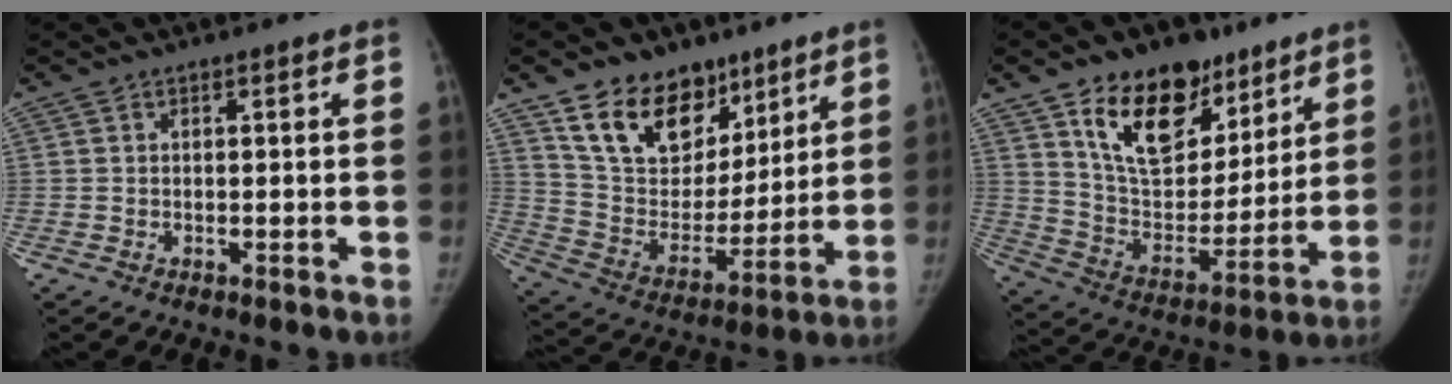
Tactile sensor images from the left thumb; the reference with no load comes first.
{"total": 18.2, "force": [11.8, 11.5, 7.9], "torque": [-0.084, -0.064, 0.217]}
{"total": 20.8, "force": [12.4, 12.3, 11.2], "torque": [-0.126, -0.063, 0.217]}